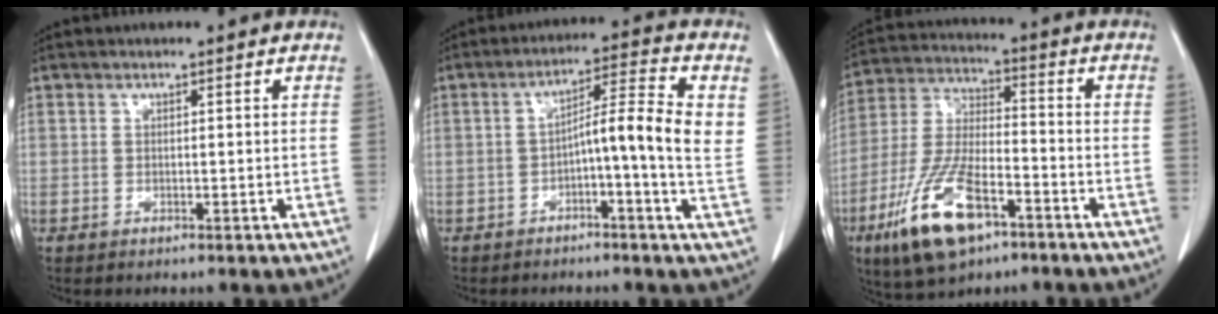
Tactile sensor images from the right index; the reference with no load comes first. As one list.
[{"total": 8.9, "force": [0.3, 0.1, 8.9], "torque": [-0.133, 0.028, 0.000]}, {"total": 14.7, "force": [-7.8, 5.0, 11.4], "torque": [-0.247, -0.010, -0.138]}]